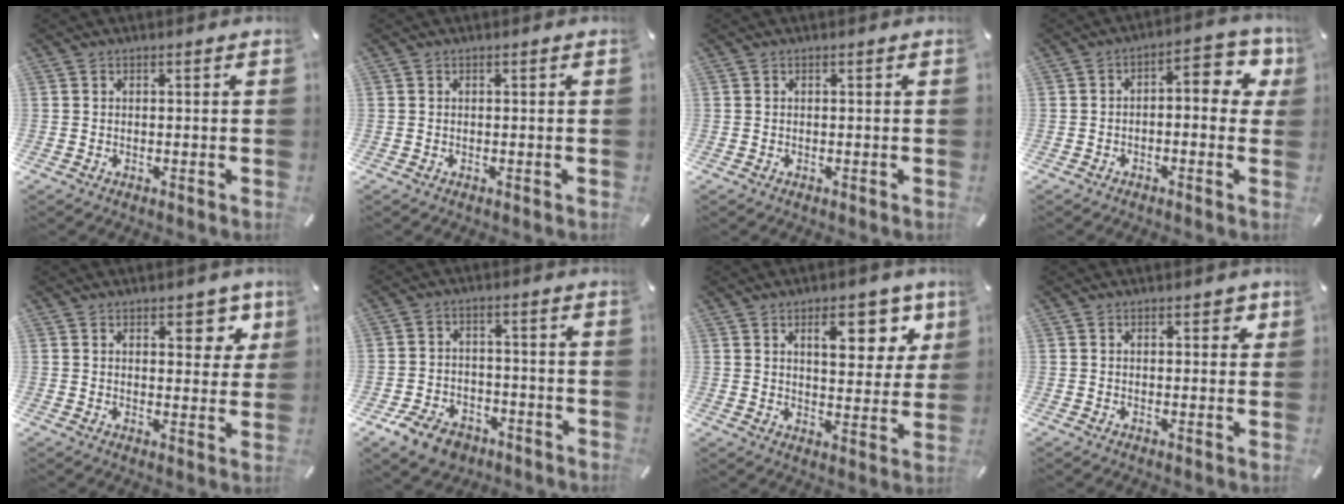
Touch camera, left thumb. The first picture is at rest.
{"total": 0.0}
{"total": 0.0}
{"total": 8.0, "force": [0.6, 3.9, 7.0], "torque": [-0.091, -0.017, 0.002]}
{"total": 6.7, "force": [3.8, 3.8, 4.0], "torque": [-0.033, -0.020, 0.059]}
{"total": 7.6, "force": [-4.9, 4.9, 3.2], "torque": [-0.068, 0.028, -0.090]}
{"total": 12.5, "force": [6.2, 6.1, 9.0], "torque": [-0.108, -0.021, 0.099]}
{"total": 2.5, "force": [1.2, 1.3, 1.8], "torque": [-0.022, 0.000, 0.016]}